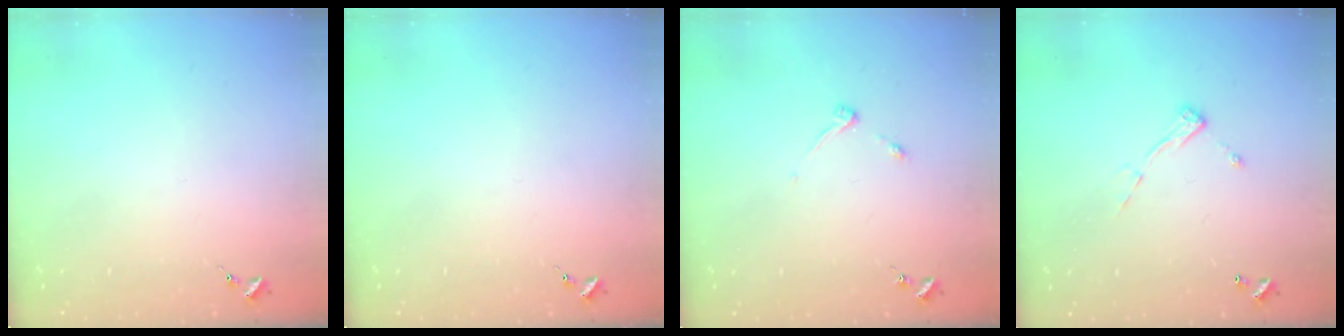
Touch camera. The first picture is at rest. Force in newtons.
{"total": 0.0}
{"total": 3.9, "press": 3.8, "slide": 0.6}
{"total": 6.7, "press": 6.7, "slide": 0.3}